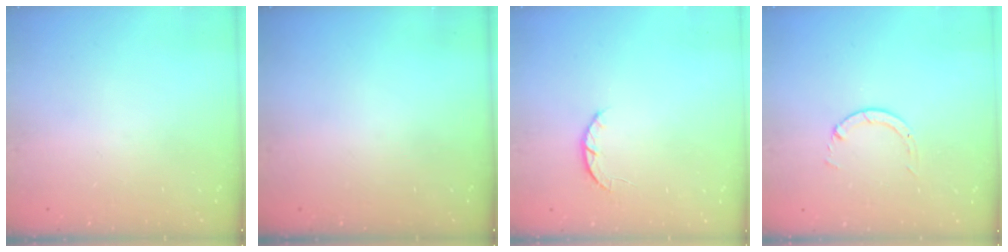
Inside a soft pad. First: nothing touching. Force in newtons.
{"total": 0.0}
{"total": 2.6, "press": 2.5, "slide": 0.4}
{"total": 1.3, "press": 1.2, "slide": 0.3}